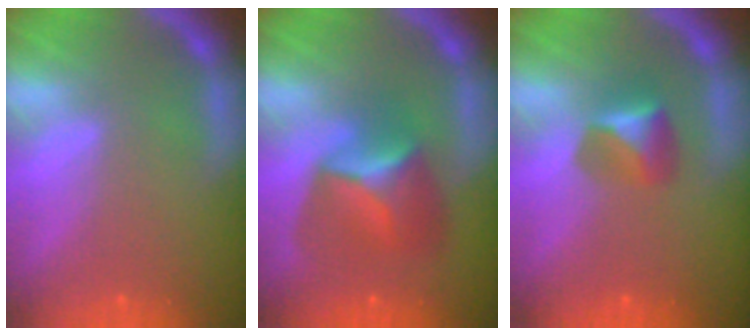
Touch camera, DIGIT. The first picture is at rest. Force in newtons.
{"total": 5.9}
{"total": 2.9}